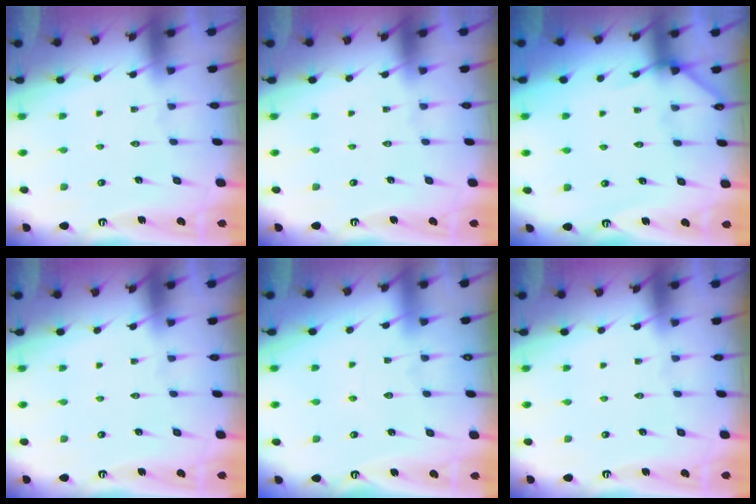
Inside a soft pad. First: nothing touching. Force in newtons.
{"total": 0.0}
{"total": 3.7, "press": 3.7, "slide": 0.5}
{"total": 0.0}
{"total": 3.1, "press": 3.1, "slide": 0.3}
{"total": 0.0}